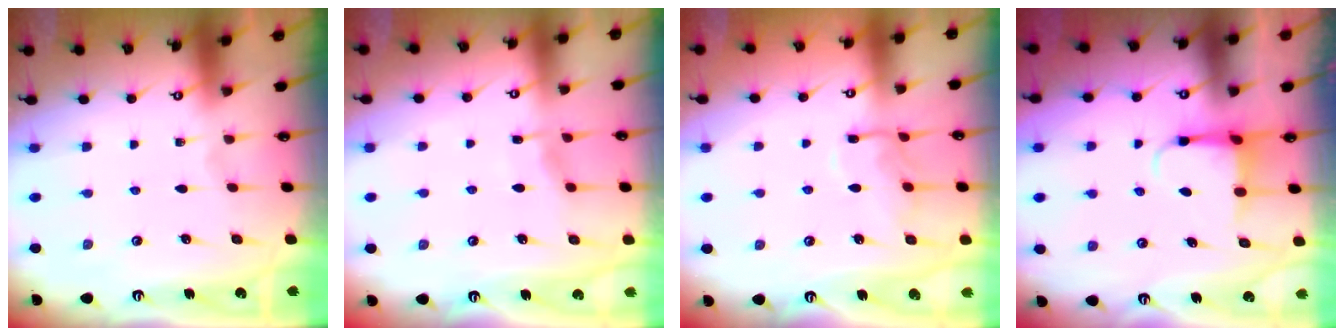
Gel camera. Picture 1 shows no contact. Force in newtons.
{"total": 5.0, "press": 5.0, "slide": 0.4}
{"total": 9.0, "press": 9.0, "slide": 0.6}
{"total": 3.9, "press": 3.8, "slide": 0.6}